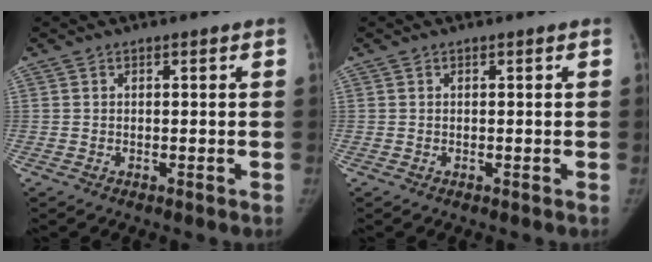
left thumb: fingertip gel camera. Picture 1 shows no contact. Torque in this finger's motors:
{"motor_torque": [0.09, 0.01, 0.40, -0.44, 0.03]}